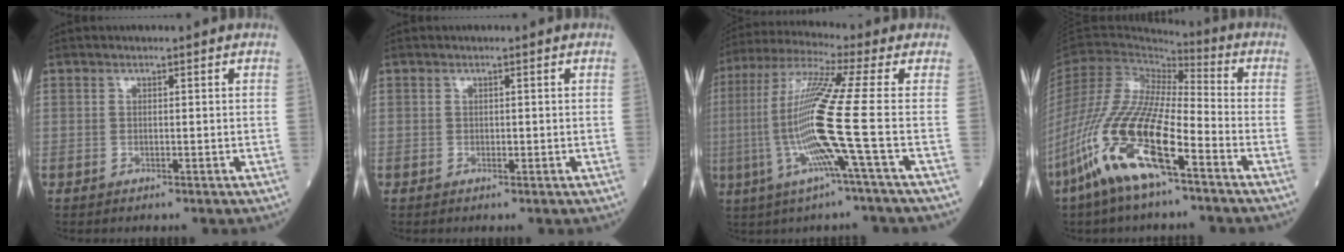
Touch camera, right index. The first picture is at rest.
{"total": 0.0}
{"total": 14.3, "force": [-2.9, -2.4, 13.7], "torque": [-0.284, -0.008, -0.069]}
{"total": 16.8, "force": [-8.6, 3.2, 14.1], "torque": [-0.308, -0.027, -0.164]}